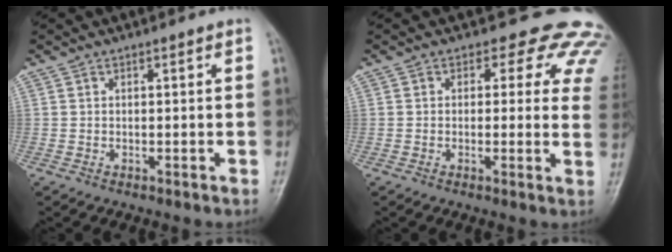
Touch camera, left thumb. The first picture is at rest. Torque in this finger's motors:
{"motor_torque": [0.51, 0.32, 0.35, -0.22, 0.10]}